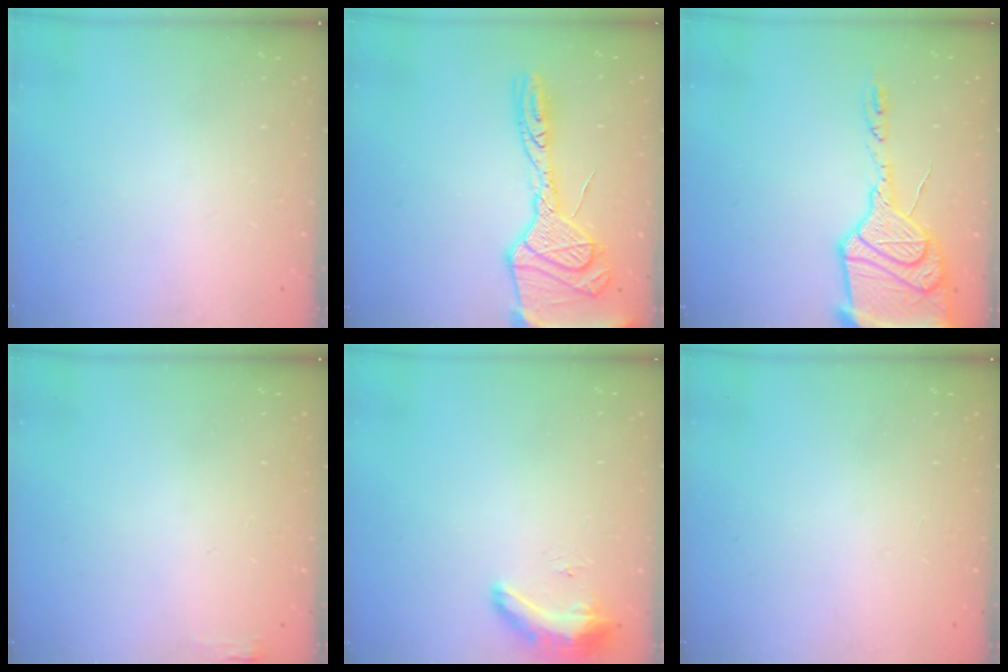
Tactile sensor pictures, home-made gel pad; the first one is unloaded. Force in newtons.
{"total": 22.2, "press": 22.1, "slide": 2.0}
{"total": 23.1, "press": 22.5, "slide": 4.9}
{"total": 2.7, "press": 2.6, "slide": 0.8}
{"total": 16.1, "press": 10.6, "slide": 12.1}
{"total": 0.0}